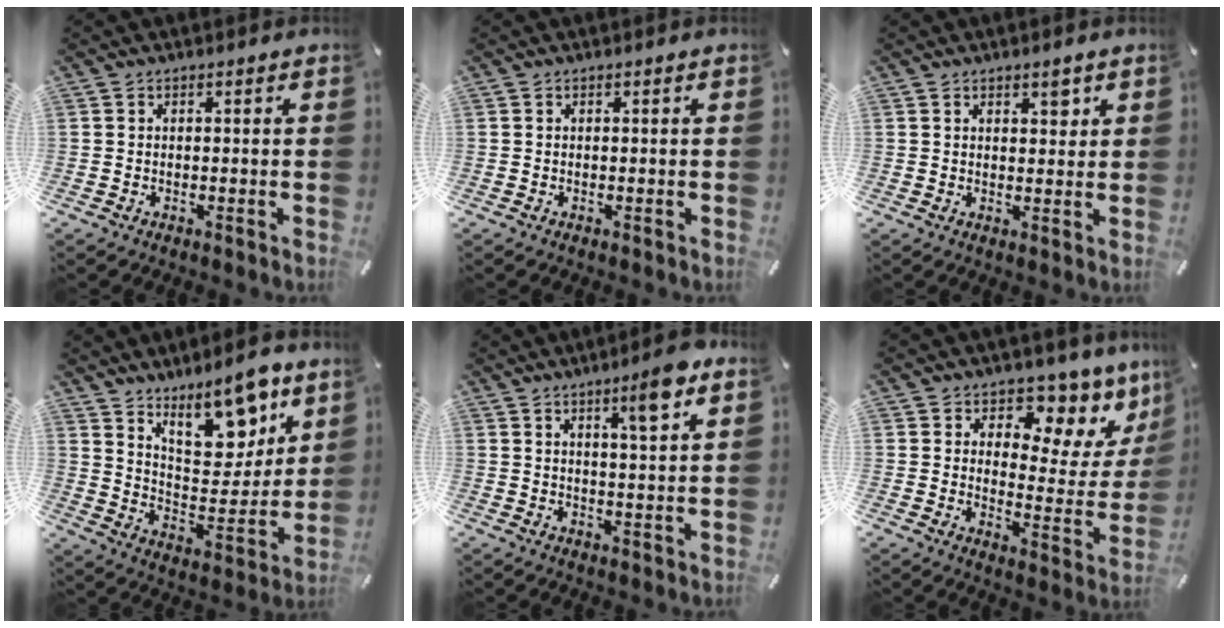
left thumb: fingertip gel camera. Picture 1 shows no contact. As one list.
[{"total": 0.0}, {"total": 2.9, "force": [1.8, 1.6, 1.6], "torque": [-0.011, -0.007, 0.025]}, {"total": 17.0, "force": [12.8, 7.4, 8.4], "torque": [-0.102, -0.095, 0.220]}, {"total": 8.1, "force": [4.9, 0.9, 6.4], "torque": [-0.095, -0.022, 0.072]}, {"total": 10.5, "force": [7.0, 5.7, 5.3], "torque": [-0.051, -0.075, 0.115]}]